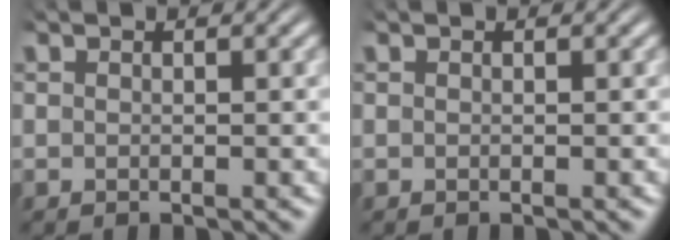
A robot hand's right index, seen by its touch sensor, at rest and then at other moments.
{"total": 0.0}